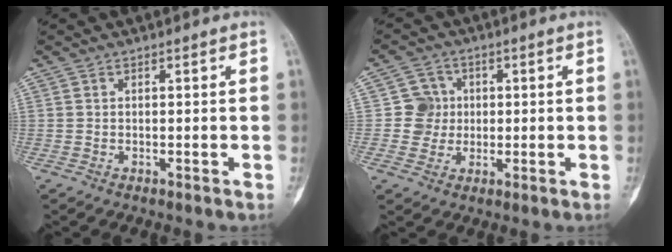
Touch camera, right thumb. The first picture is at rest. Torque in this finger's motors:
{"motor_torque": [-0.31, -0.02, 0.12, 0.12, 0.00]}